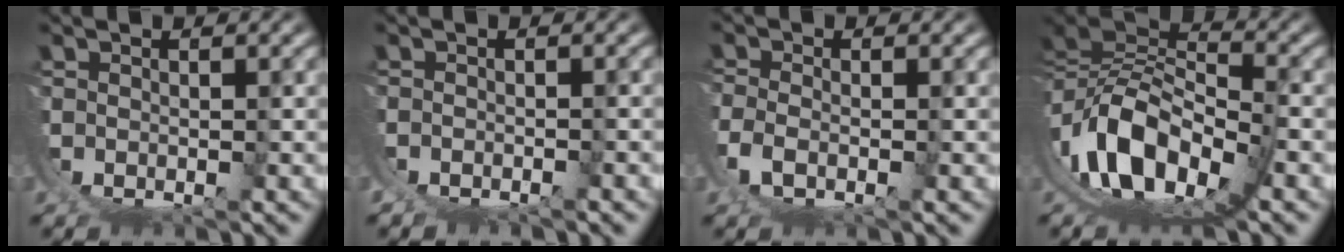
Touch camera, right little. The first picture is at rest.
{"total": 2.7, "force": [-1.1, 2.2, 1.1], "torque": [-0.039, -0.005, -0.016]}
{"total": 2.5, "force": [0.5, 1.4, 2.0], "torque": [-0.066, -0.015, 0.016]}
{"total": 13.4, "force": [1.0, 8.9, 10.0], "torque": [-0.206, -0.034, 0.025]}